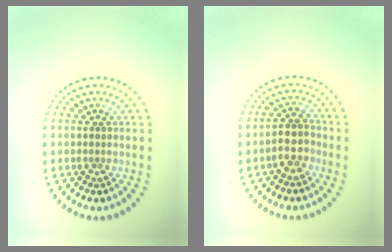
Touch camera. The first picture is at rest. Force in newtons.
{"total": 2.5, "press": 2.2, "slide": 1.2}